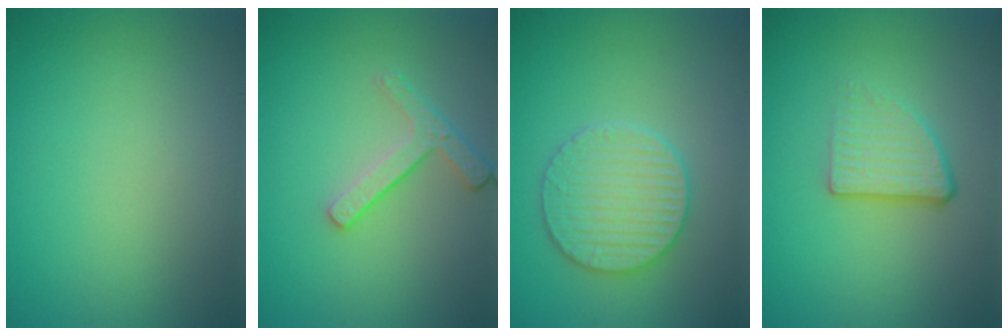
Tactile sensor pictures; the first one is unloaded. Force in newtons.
{"total": 2.6, "press": 2.2, "slide": 1.3}
{"total": 4.1, "press": 3.8, "slide": 1.4}
{"total": 3.6, "press": 2.3, "slide": 2.8}